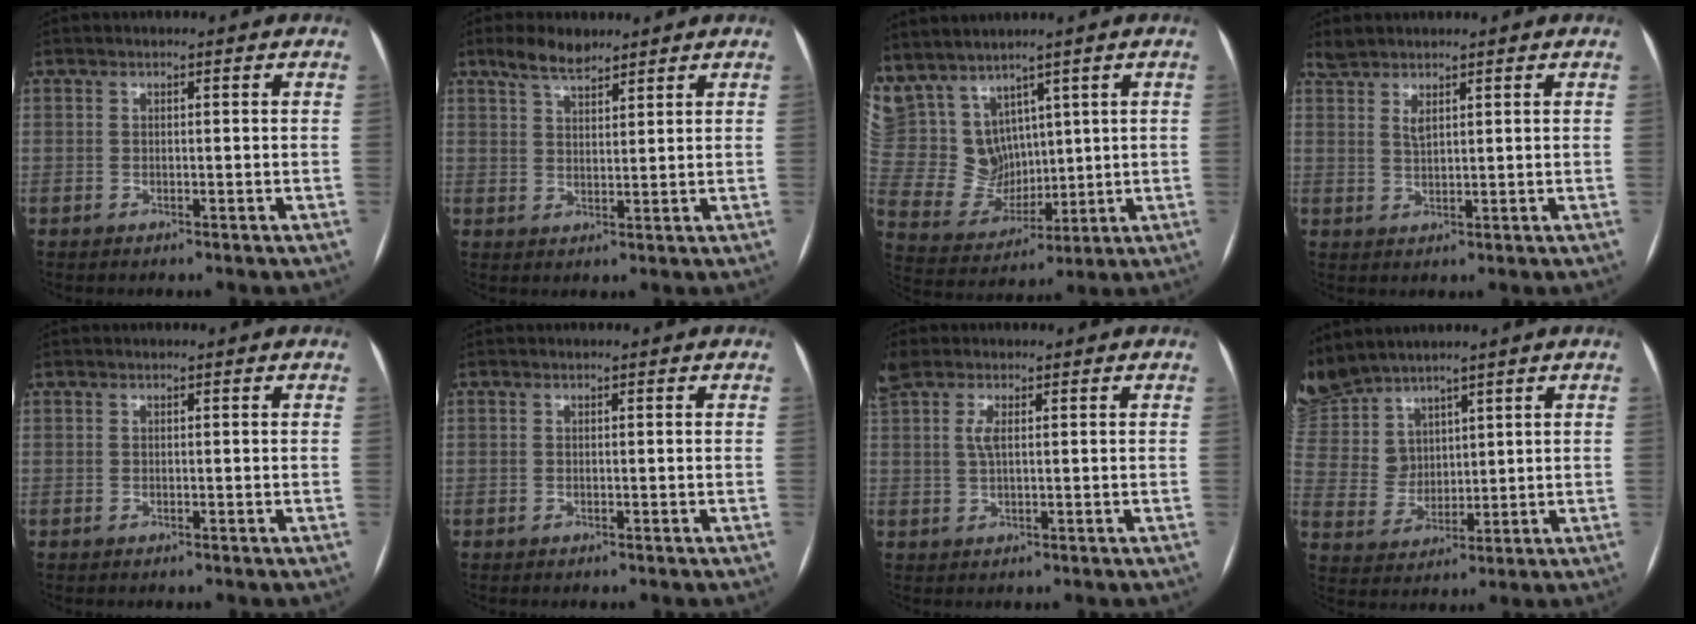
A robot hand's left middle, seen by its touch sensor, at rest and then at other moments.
{"total": 4.9, "force": [4.0, 1.5, 2.4], "torque": [-0.052, 0.008, 0.075]}
{"total": 14.1, "force": [9.7, 9.2, 4.5], "torque": [-0.134, 0.030, 0.219]}
{"total": 2.8, "force": [2.3, 0.6, 1.4], "torque": [-0.039, 0.002, 0.054]}
{"total": 0.0}
{"total": 0.0}
{"total": 3.8, "force": [1.6, 1.4, 3.2], "torque": [-0.089, 0.013, 0.036]}
{"total": 11.5, "force": [9.9, 5.5, 2.0], "torque": [-0.066, 0.008, 0.218]}